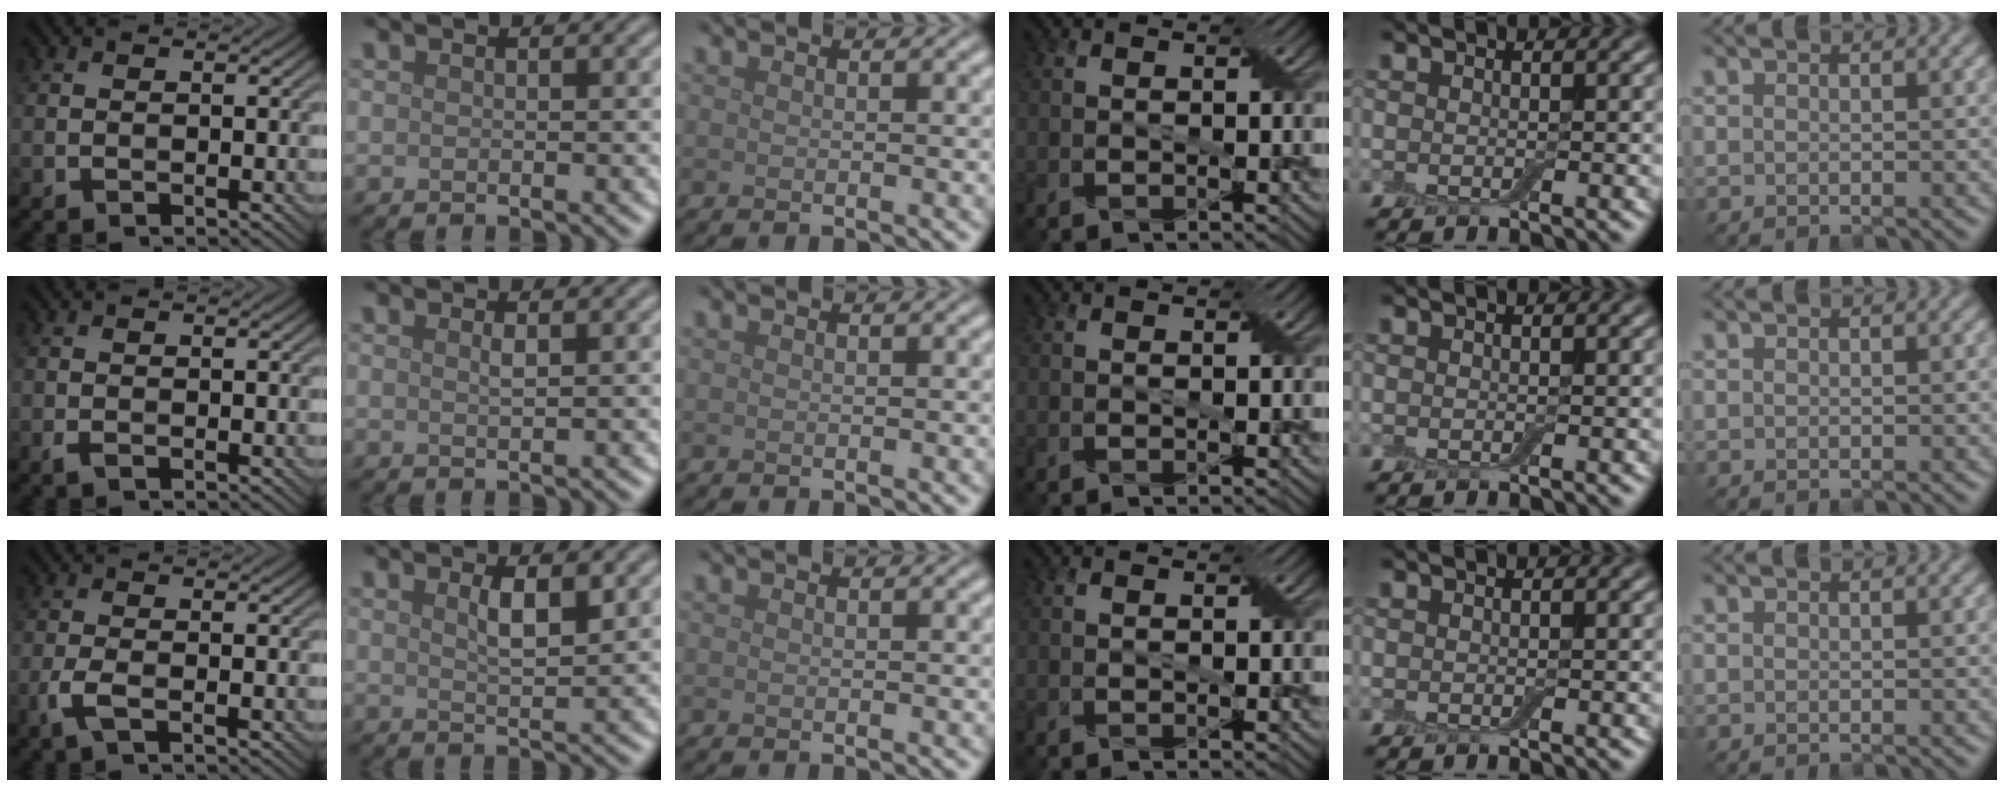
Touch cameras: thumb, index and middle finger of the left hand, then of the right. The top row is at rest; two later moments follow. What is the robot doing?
{"motion": "insert", "object": "box of matches"}